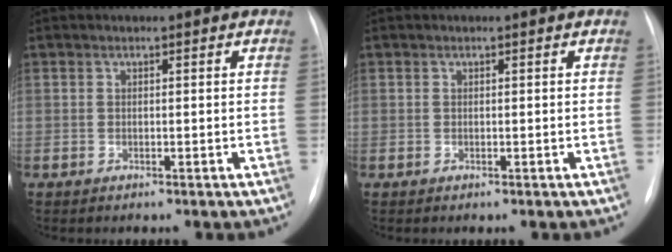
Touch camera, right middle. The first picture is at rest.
{"total": 0.0}